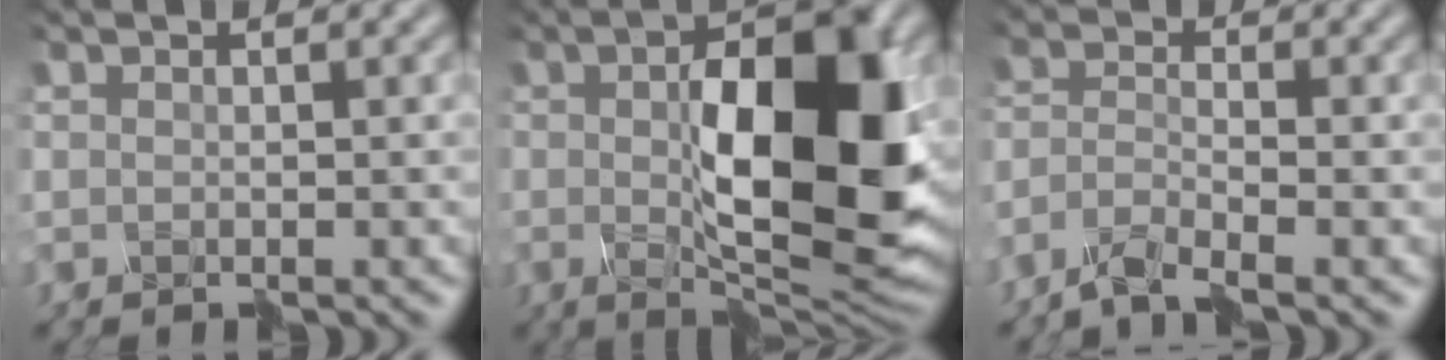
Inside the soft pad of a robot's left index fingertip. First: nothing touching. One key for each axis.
{"total": 11.6, "fx": 0.0, "fy": 4.6, "fz": 10.7, "tx": -0.160, "ty": 0.000, "tz": 0.000}
{"total": 3.4, "fx": -3.3, "fy": -0.5, "fz": 0.3, "tx": -0.028, "ty": -0.001, "tz": -0.074}